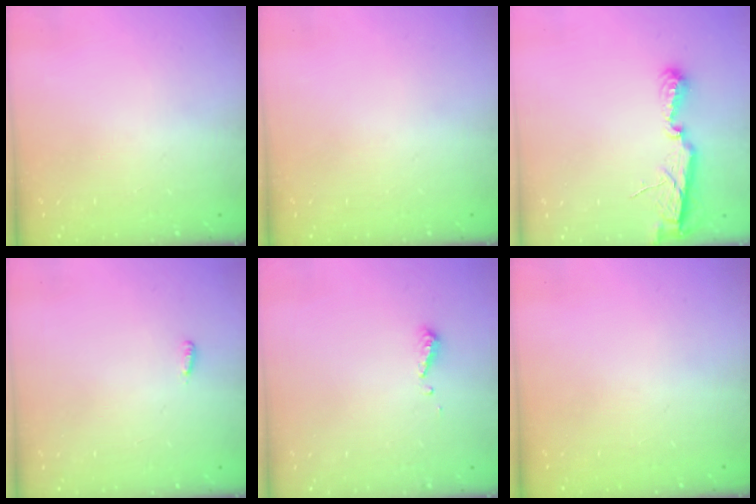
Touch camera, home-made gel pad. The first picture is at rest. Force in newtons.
{"total": 0.0}
{"total": 7.0, "press": 7.0, "slide": 0.5}
{"total": 2.7, "press": 2.6, "slide": 0.9}
{"total": 4.2, "press": 4.2, "slide": 0.3}
{"total": 0.0}